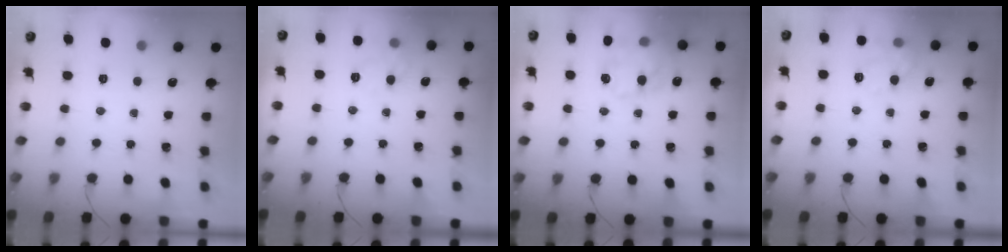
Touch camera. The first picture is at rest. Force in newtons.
{"total": 8.6, "press": 8.5, "slide": 1.3}
{"total": 18.2, "press": 18.0, "slide": 3.0}
{"total": 12.0, "press": 12.0, "slide": 0.3}